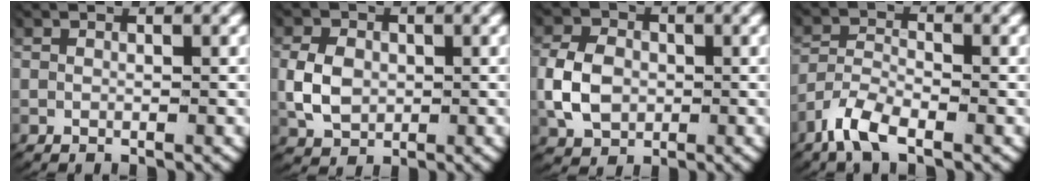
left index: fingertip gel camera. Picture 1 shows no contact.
{"total": 4.2, "force": [-0.1, 3.5, 2.5], "torque": [-0.058, -0.012, 0.009]}
{"total": 4.9, "force": [-0.3, 3.9, 2.9], "torque": [-0.064, -0.007, 0.000]}
{"total": 4.1, "force": [-2.7, 2.1, 2.3], "torque": [-0.060, -0.013, -0.047]}